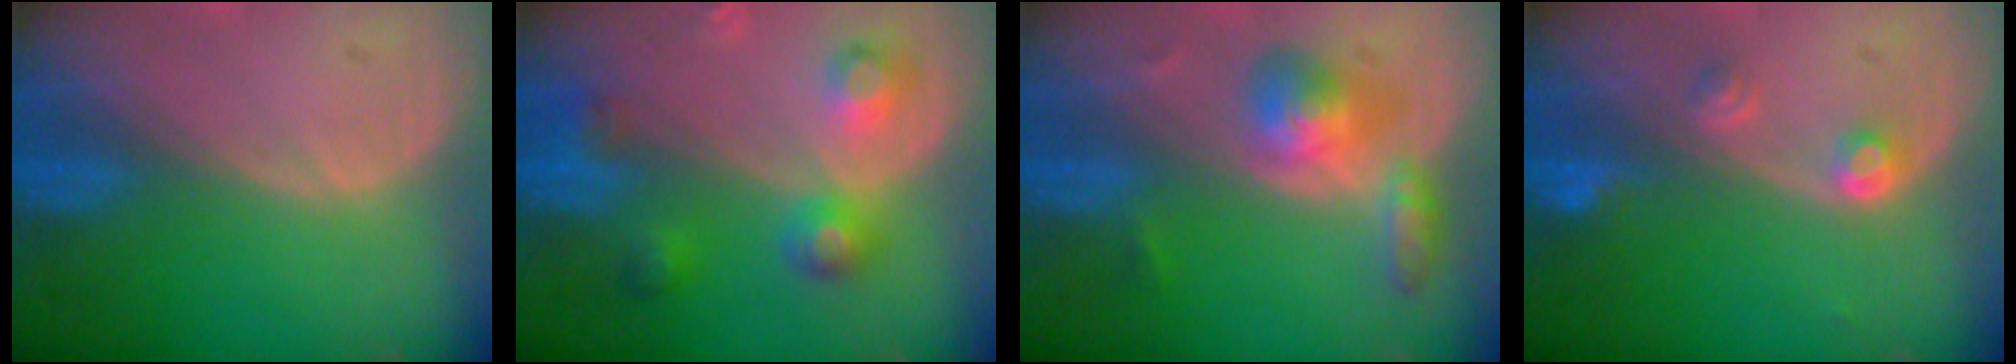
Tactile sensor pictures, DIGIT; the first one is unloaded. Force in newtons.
{"total": 5.7, "press": 5.7, "slide": 0.2}
{"total": 5.4, "press": 5.3, "slide": 1.4}
{"total": 3.0, "press": 2.8, "slide": 0.9}